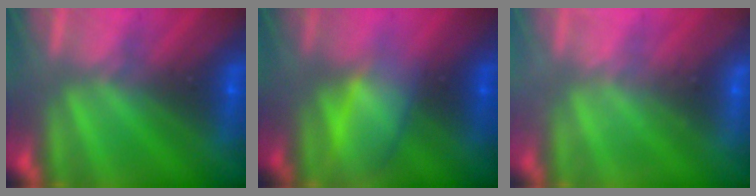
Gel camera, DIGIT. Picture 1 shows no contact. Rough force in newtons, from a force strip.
{"total": 2.9}
{"total": 2.4}